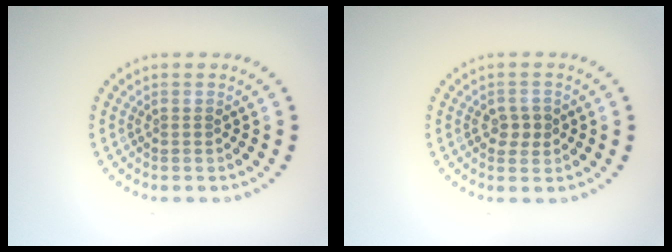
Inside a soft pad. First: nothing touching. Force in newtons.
{"total": 1.9, "press": 1.9, "slide": 0.1}